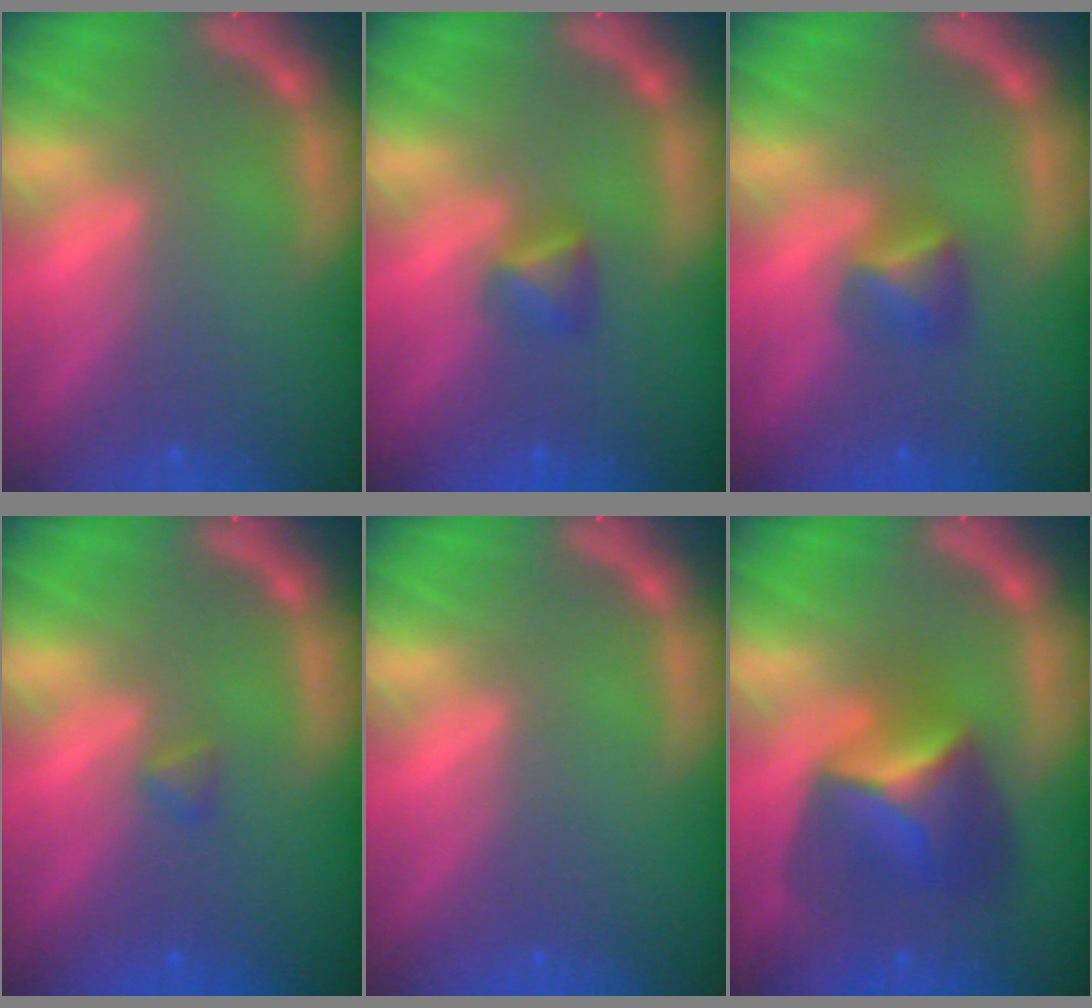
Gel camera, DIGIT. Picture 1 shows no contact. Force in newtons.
{"total": 1.9}
{"total": 2.4}
{"total": 0.9}
{"total": 0.0}
{"total": 6.4}